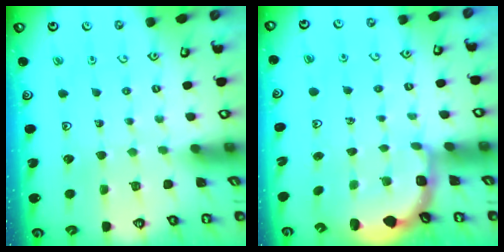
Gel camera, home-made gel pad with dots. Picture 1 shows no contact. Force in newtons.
{"total": 2.9, "press": 2.3, "slide": 1.7}